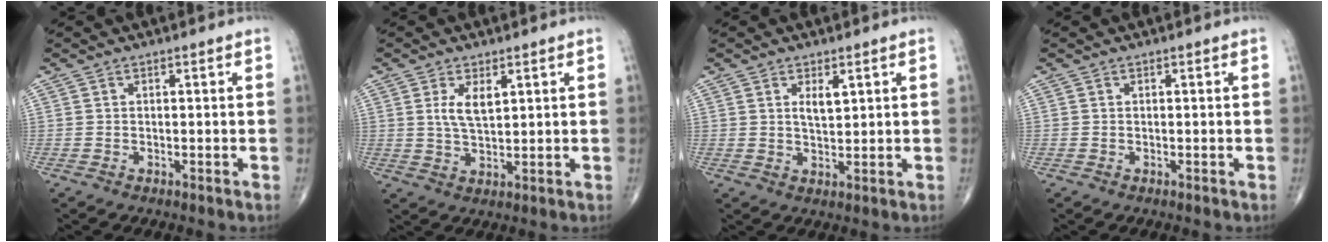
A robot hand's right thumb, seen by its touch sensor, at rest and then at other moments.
{"total": 4.8, "force": [1.7, 2.1, 3.9], "torque": [-0.070, -0.012, 0.037]}
{"total": 3.2, "force": [1.4, 1.3, 2.6], "torque": [-0.038, -0.013, 0.026]}
{"total": 0.0}